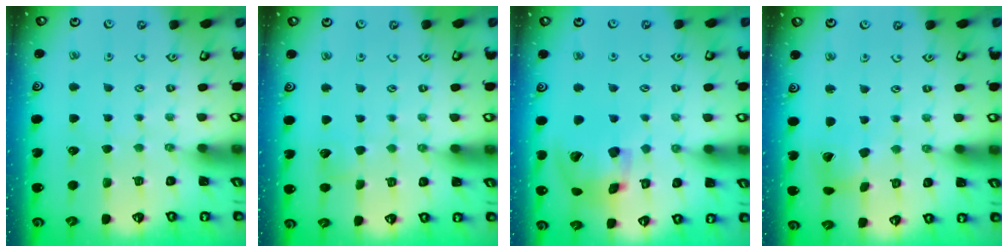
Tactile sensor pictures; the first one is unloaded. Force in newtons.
{"total": 3.9, "press": 3.8, "slide": 0.5}
{"total": 16.4, "press": 16.3, "slide": 2.4}
{"total": 6.9, "press": 6.9, "slide": 0.7}